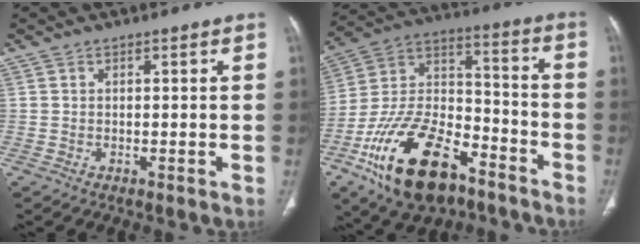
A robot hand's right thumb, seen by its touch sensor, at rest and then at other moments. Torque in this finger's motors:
{"motor_torque": [2.17, 0.83, 2.01, -0.77, 0.67]}